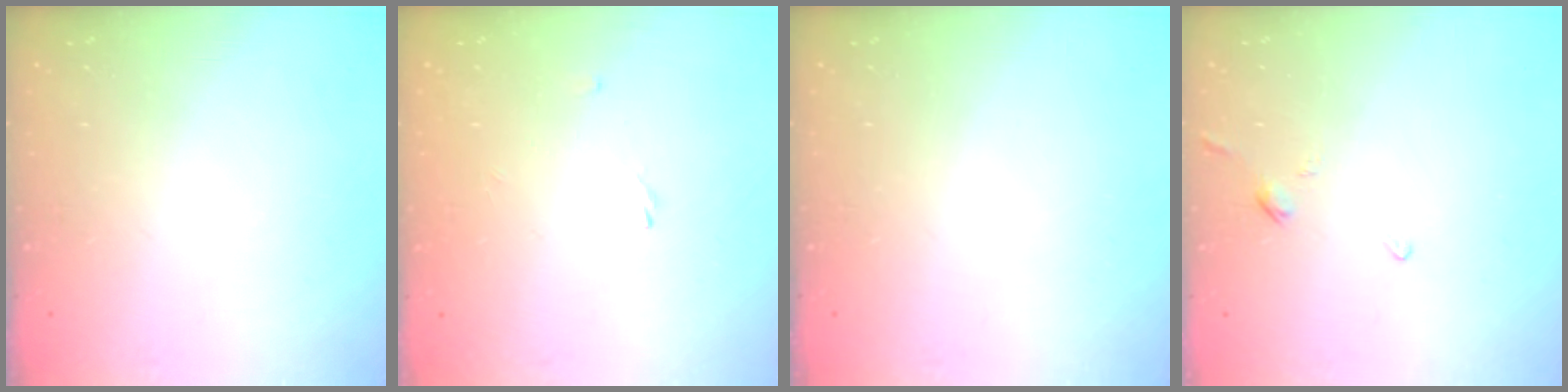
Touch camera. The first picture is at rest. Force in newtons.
{"total": 0.0}
{"total": 0.0}
{"total": 2.1, "press": 2.0, "slide": 0.6}